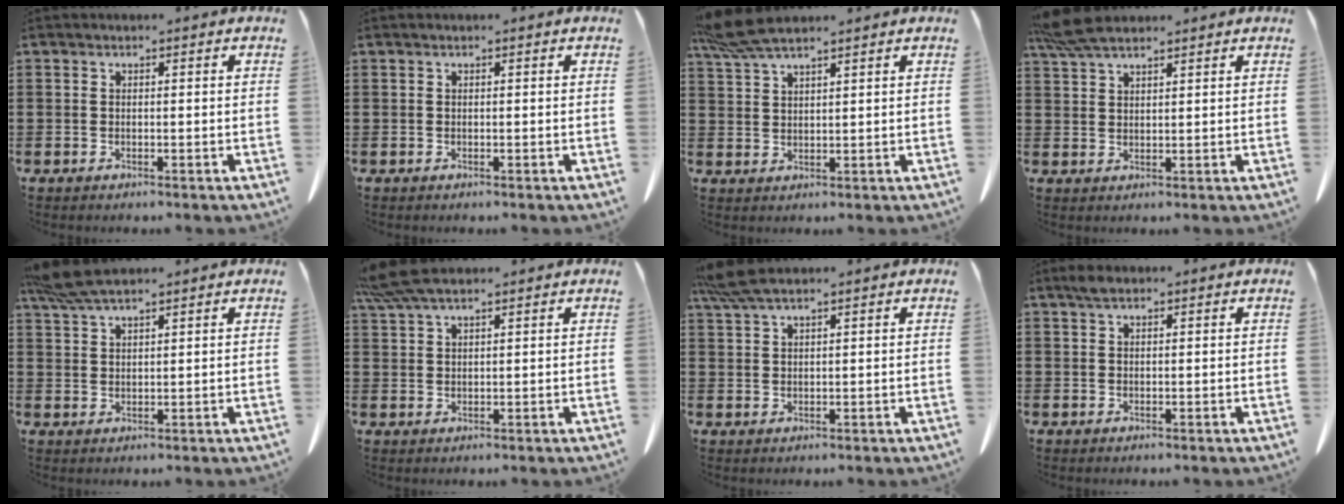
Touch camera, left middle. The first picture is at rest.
{"total": 0.0}
{"total": 6.2, "force": [4.9, 0.8, 3.6], "torque": [-0.090, -0.008, 0.092]}
{"total": 5.7, "force": [4.5, 1.3, 3.3], "torque": [-0.075, -0.003, 0.087]}
{"total": 5.8, "force": [4.6, 0.9, 3.3], "torque": [-0.077, -0.005, 0.088]}
{"total": 5.7, "force": [4.5, 1.0, 3.3], "torque": [-0.077, -0.005, 0.087]}
{"total": 4.9, "force": [3.8, 0.6, 3.0], "torque": [-0.068, -0.004, 0.072]}
{"total": 1.7, "force": [1.2, 0.8, 0.9], "torque": [-0.023, 0.003, 0.023]}